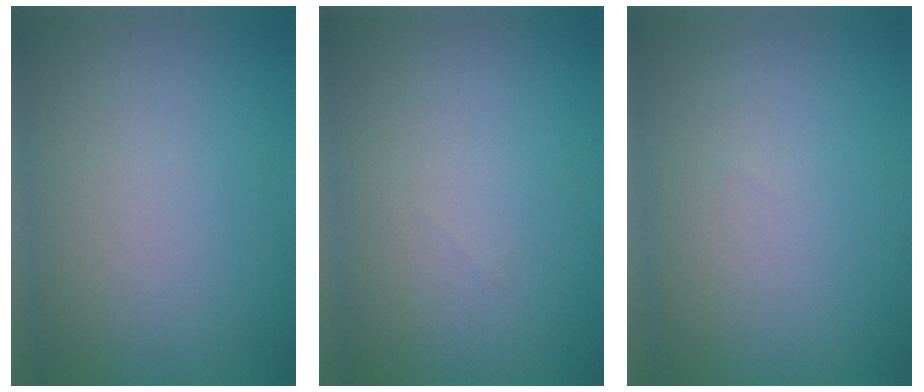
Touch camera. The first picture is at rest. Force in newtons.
{"total": 0.0}
{"total": 0.0}